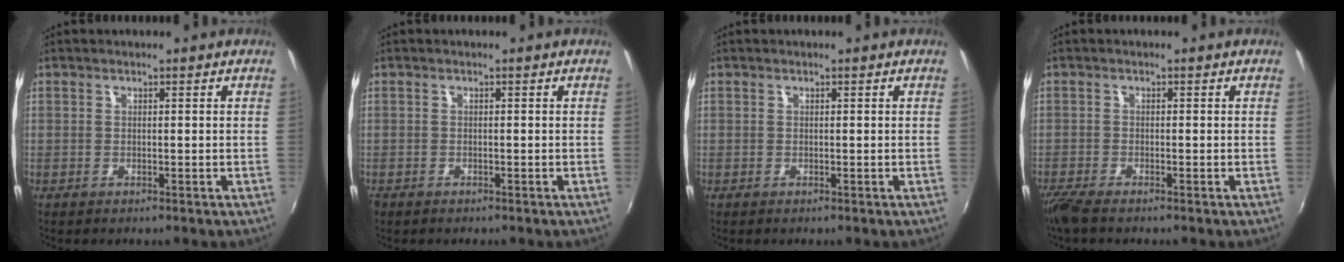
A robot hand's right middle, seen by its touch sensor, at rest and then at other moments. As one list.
[{"total": 0.8, "force": [-0.6, 0.4, 0.1], "torque": [-0.005, -0.003, -0.013]}, {"total": 0.0}, {"total": 3.5, "force": [-2.9, 0.5, 1.9], "torque": [-0.051, -0.015, -0.059]}]